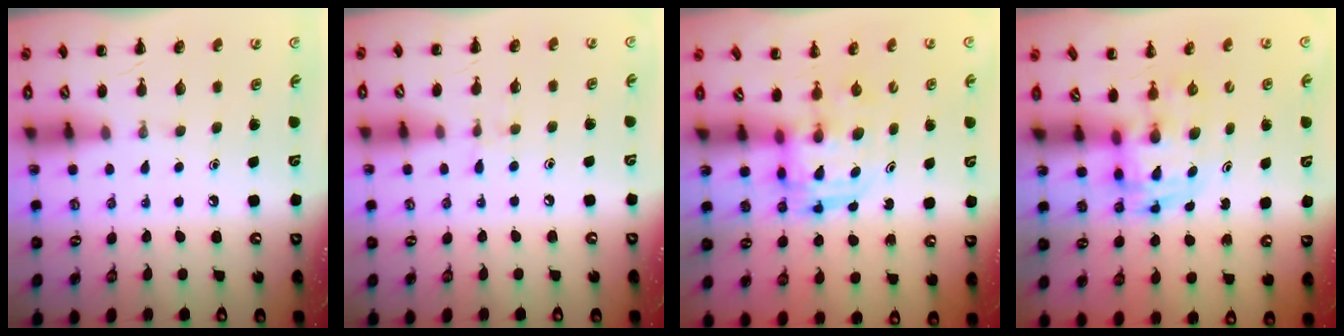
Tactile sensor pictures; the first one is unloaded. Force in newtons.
{"total": 4.5, "press": 4.1, "slide": 1.6}
{"total": 3.0, "press": 3.0, "slide": 0.3}
{"total": 3.5, "press": 3.5, "slide": 0.6}